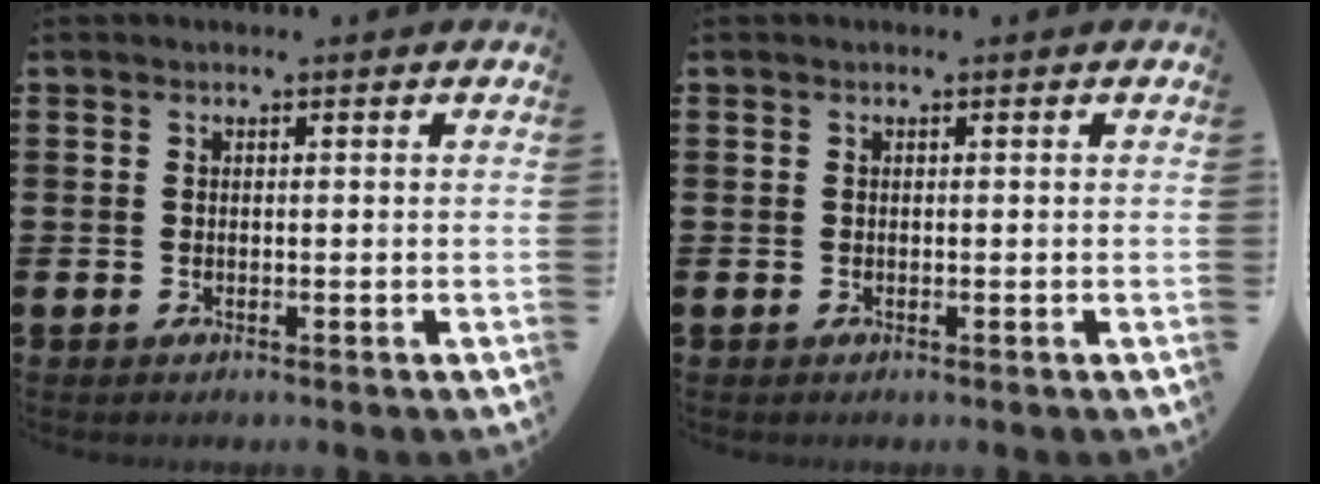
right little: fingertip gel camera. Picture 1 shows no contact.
{"total": 0.0}